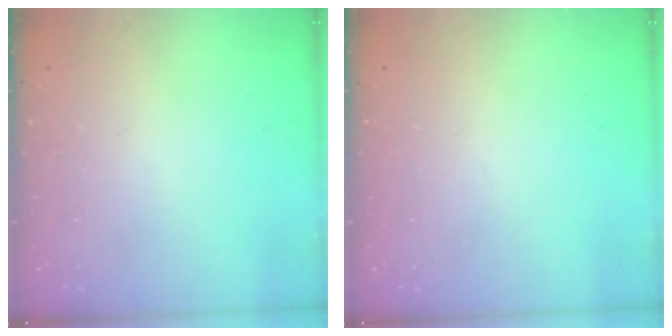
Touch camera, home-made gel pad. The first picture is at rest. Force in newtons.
{"total": 0.0}